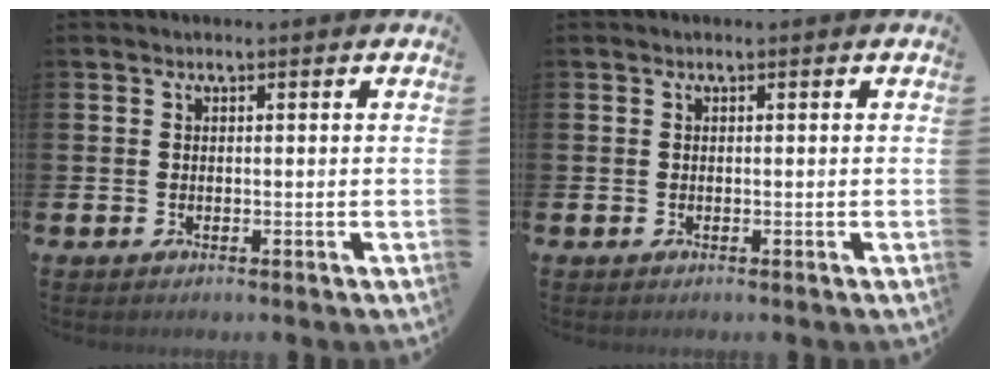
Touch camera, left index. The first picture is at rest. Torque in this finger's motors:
{"motor_torque": [-0.12, -0.07, 0.05, 0.02]}